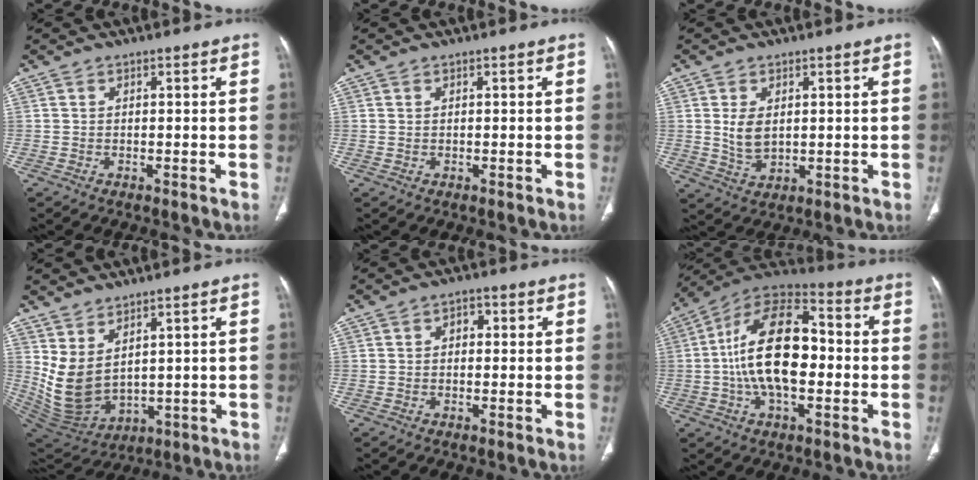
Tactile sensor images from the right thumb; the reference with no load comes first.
{"total": 0.0}
{"total": 5.1, "force": [0.9, 3.2, 3.9], "torque": [-0.063, -0.010, 0.027]}
{"total": 9.9, "force": [3.5, 5.5, 7.4], "torque": [-0.127, -0.028, 0.098]}
{"total": 1.4, "force": [0.2, 1.1, 0.9], "torque": [-0.001, 0.008, -0.001]}
{"total": 19.1, "force": [-1.1, 10.0, 16.2], "torque": [-0.278, 0.035, -0.027]}